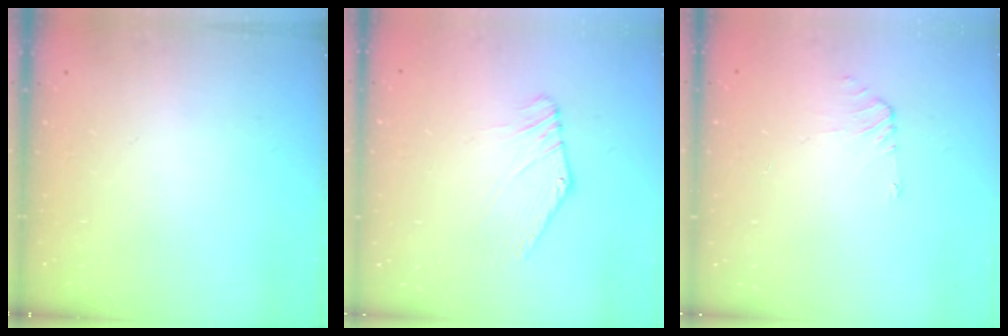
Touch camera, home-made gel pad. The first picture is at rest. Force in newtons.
{"total": 2.7, "press": 2.7, "slide": 0.1}
{"total": 0.6, "press": 0.4, "slide": 0.4}